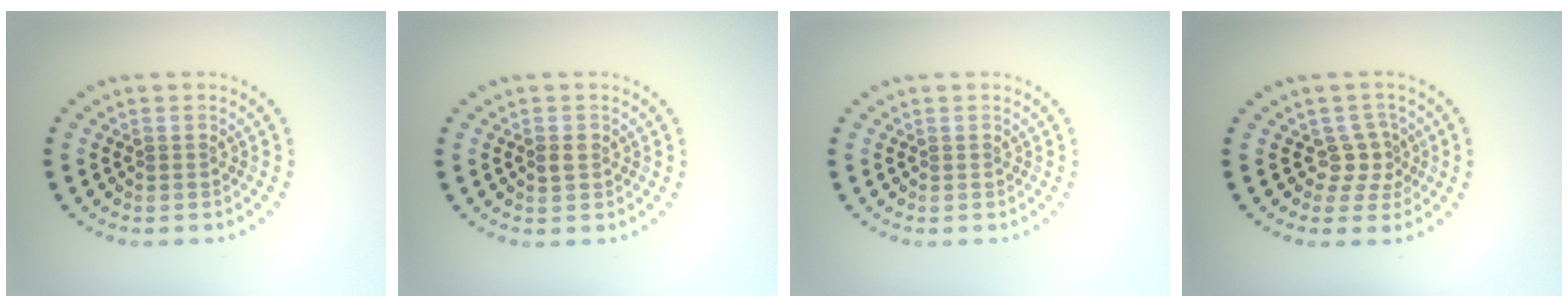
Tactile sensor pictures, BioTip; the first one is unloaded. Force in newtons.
{"total": 1.1, "press": 1.1, "slide": 0.1}
{"total": 0.0}
{"total": 2.3, "press": 1.6, "slide": 1.6}